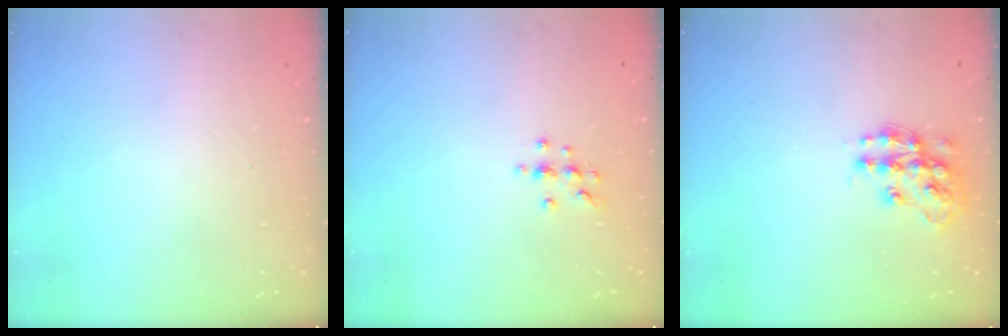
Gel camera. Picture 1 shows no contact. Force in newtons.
{"total": 6.3, "press": 6.2, "slide": 0.7}
{"total": 13.3, "press": 13.3, "slide": 0.7}